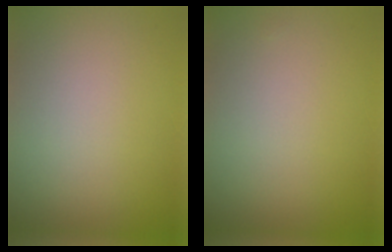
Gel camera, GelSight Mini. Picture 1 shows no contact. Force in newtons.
{"total": 0.0}